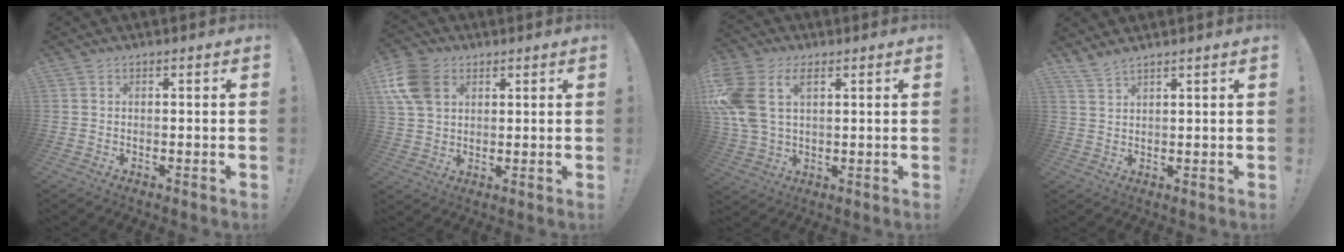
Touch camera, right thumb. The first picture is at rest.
{"total": 11.8, "force": [4.3, 8.6, 6.9], "torque": [-0.137, -0.003, 0.086]}
{"total": 12.5, "force": [4.8, 7.8, 8.6], "torque": [-0.193, -0.008, 0.092]}
{"total": 3.1, "force": [2.7, -0.1, 1.4], "torque": [-0.039, -0.012, 0.050]}